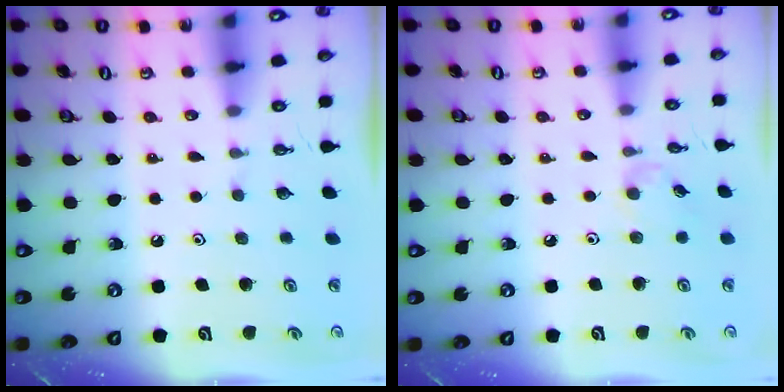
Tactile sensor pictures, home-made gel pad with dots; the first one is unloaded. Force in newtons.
{"total": 4.7, "press": 4.6, "slide": 0.6}